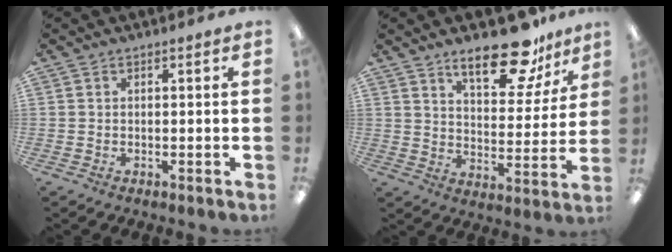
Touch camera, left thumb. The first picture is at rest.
{"total": 16.8, "force": [12.1, 6.5, 9.7], "torque": [-0.134, -0.070, 0.202]}